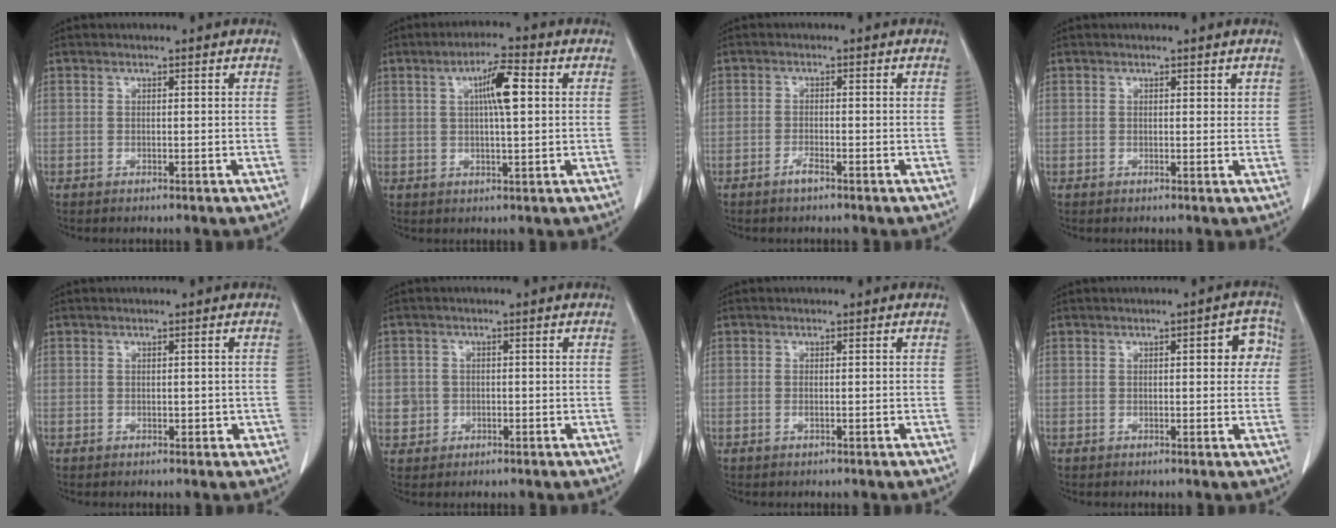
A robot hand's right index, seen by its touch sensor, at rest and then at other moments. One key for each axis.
{"total": 6.3, "fx": 1.6, "fy": 0.8, "fz": 6.0, "tx": -0.105, "ty": 0.009, "tz": 0.025}
{"total": 1.6, "fx": -1.2, "fy": 0.1, "fz": 1.0, "tx": -0.023, "ty": 0.000, "tz": -0.021}
{"total": 1.5, "fx": 1.0, "fy": 0.9, "fz": 0.7, "tx": 0.003, "ty": -0.004, "tz": 0.009}
{"total": 1.4, "fx": -0.2, "fy": 1.0, "fz": 1.0, "tx": -0.010, "ty": 0.006, "tz": 0.002}
{"total": 3.1, "fx": -0.2, "fy": 3.0, "fz": 0.5, "tx": 0.001, "ty": 0.007, "tz": 0.001}
{"total": 0.6, "fx": -0.2, "fy": 0.1, "fz": 0.6, "tx": -0.013, "ty": -0.001, "tz": 0.000}
{"total": 4.4, "fx": 0.9, "fy": 1.6, "fz": 4.0, "tx": -0.036, "ty": 0.012, "tz": 0.005}